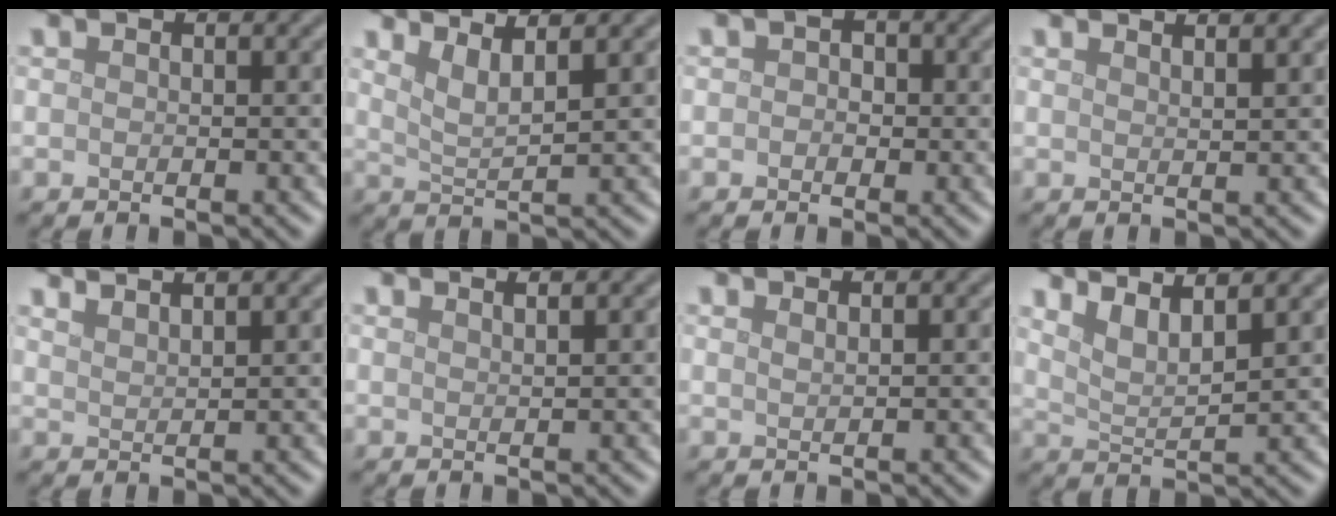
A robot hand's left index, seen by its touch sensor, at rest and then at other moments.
{"total": 2.9, "force": [2.0, 0.6, 2.0], "torque": [-0.029, -0.002, 0.040]}
{"total": 1.5, "force": [0.1, 1.3, 0.8], "torque": [-0.003, 0.002, -0.011]}
{"total": 3.1, "force": [2.4, 1.1, 1.6], "torque": [0.009, 0.017, 0.001]}
{"total": 3.3, "force": [2.8, 0.9, 1.5], "torque": [0.001, 0.013, 0.020]}
{"total": 1.9, "force": [1.3, 0.7, 1.1], "torque": [0.004, 0.004, -0.003]}
{"total": 0.9, "force": [0.7, 0.4, 0.6], "torque": [-0.003, -0.001, 0.007]}
{"total": 3.8, "force": [2.9, 0.8, 2.4], "torque": [-0.039, 0.004, 0.051]}